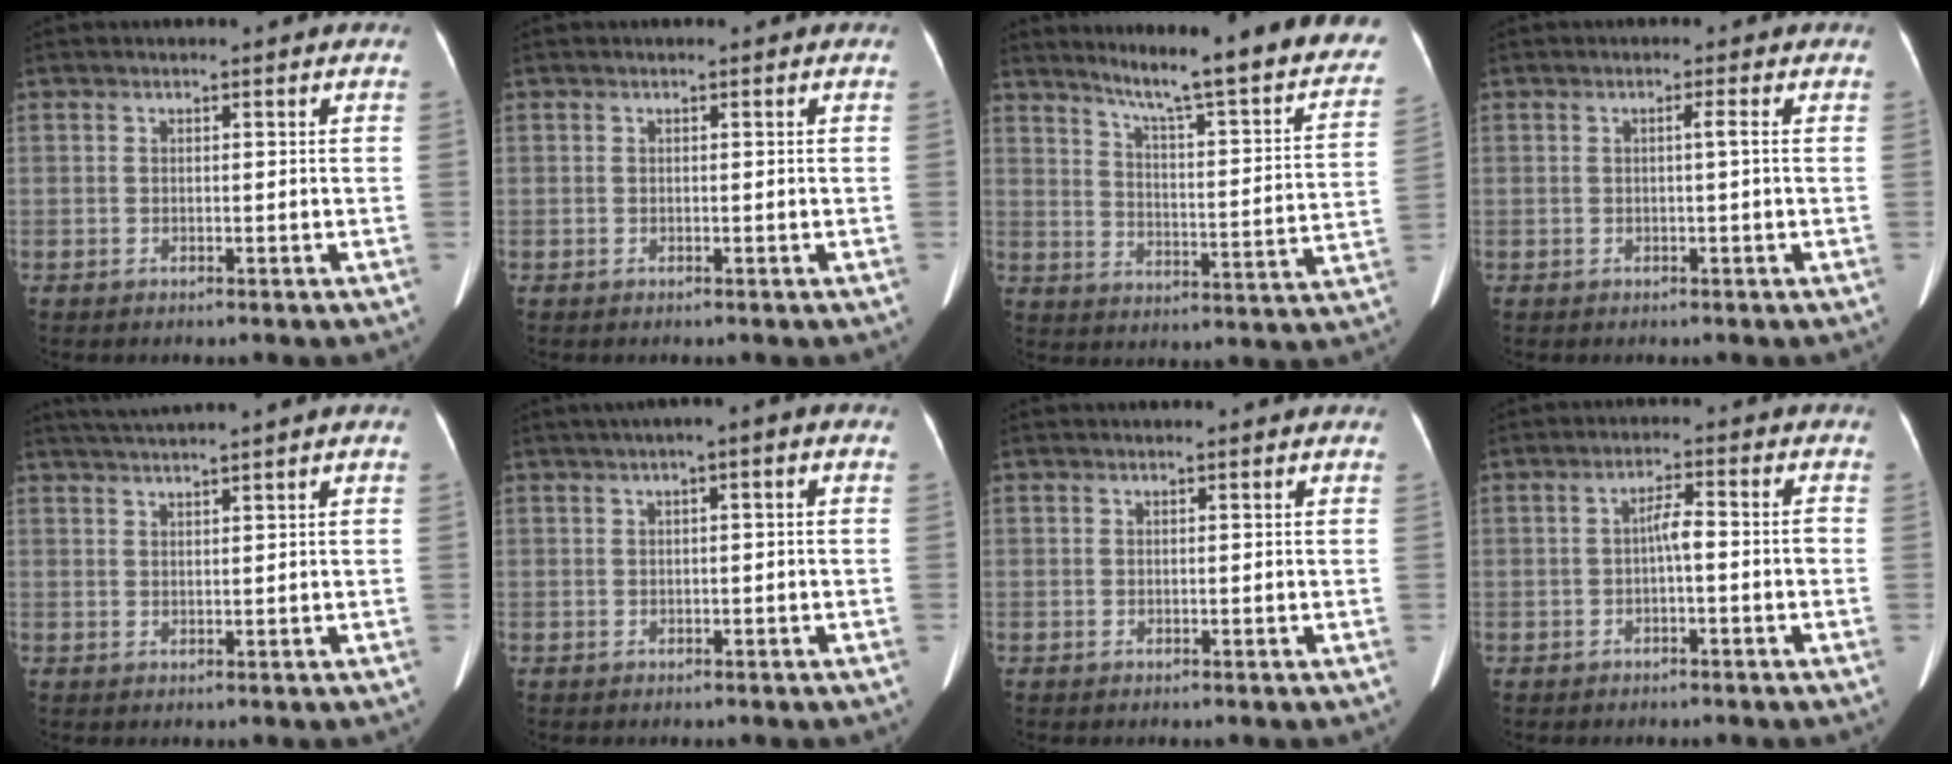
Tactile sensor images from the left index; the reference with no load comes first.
{"total": 0.0}
{"total": 25.3, "force": [21.5, 1.8, 13.2], "torque": [-0.183, -0.067, 0.269]}
{"total": 1.1, "force": [0.1, -0.3, 1.1], "torque": [-0.015, 0.004, 0.000]}
{"total": 4.7, "force": [4.0, -1.4, 2.1], "torque": [-0.036, 0.018, 0.075]}
{"total": 3.2, "force": [1.2, 0.5, 2.9], "torque": [-0.043, 0.018, 0.014]}
{"total": 1.1, "force": [1.0, 0.0, 0.4], "torque": [-0.009, 0.011, 0.016]}
{"total": 3.3, "force": [-0.6, 0.6, 3.2], "torque": [-0.052, 0.015, -0.009]}